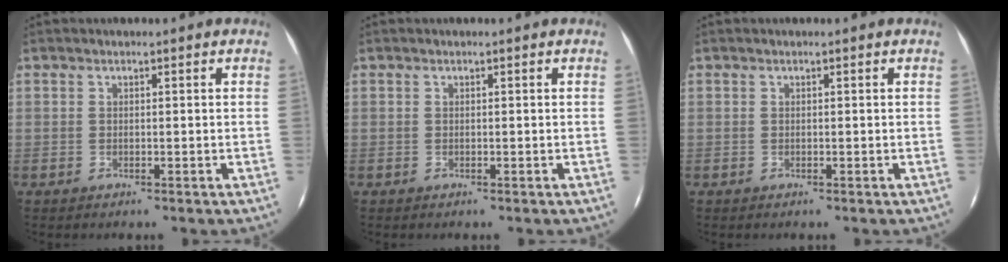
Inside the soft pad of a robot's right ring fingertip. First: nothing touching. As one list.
[{"total": 0.0}, {"total": 0.0}]